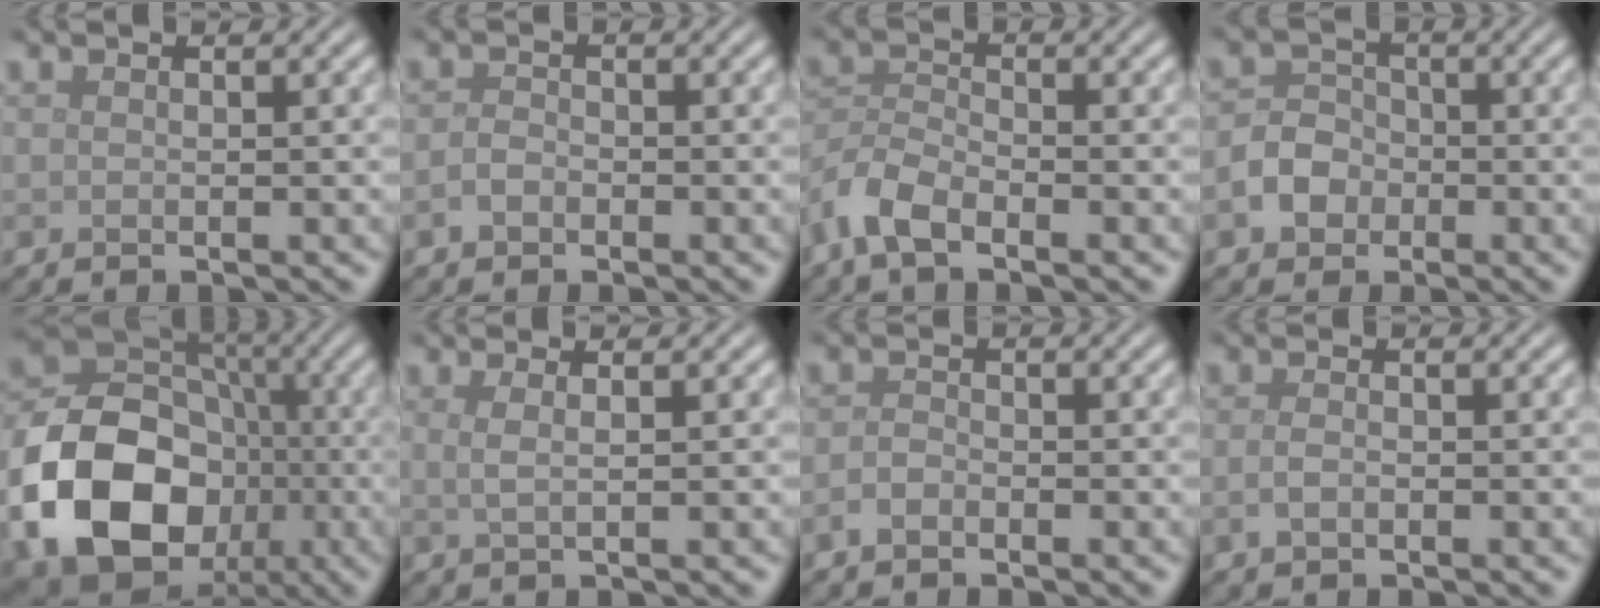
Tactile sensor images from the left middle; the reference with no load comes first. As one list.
[{"total": 1.3, "force": [-0.7, 1.0, 0.6], "torque": [-0.010, 0.003, -0.017]}, {"total": 4.2, "force": [-2.8, 1.9, 2.5], "torque": [-0.054, -0.004, -0.069]}, {"total": 3.3, "force": [-1.2, 2.8, 1.4], "torque": [-0.011, 0.003, -0.029]}, {"total": 14.9, "force": [-4.2, 11.5, 8.4], "torque": [-0.182, -0.023, -0.076]}, {"total": 1.9, "force": [0.7, 0.8, 1.5], "torque": [-0.023, -0.001, 0.001]}, {"total": 1.3, "force": [-0.8, 0.7, 0.6], "torque": [-0.013, 0.002, -0.020]}, {"total": 1.2, "force": [-0.3, 0.7, 0.9], "torque": [-0.022, -0.001, -0.008]}]